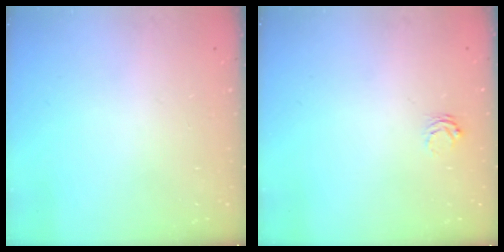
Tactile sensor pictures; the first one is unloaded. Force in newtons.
{"total": 2.5, "press": 2.5, "slide": 0.2}